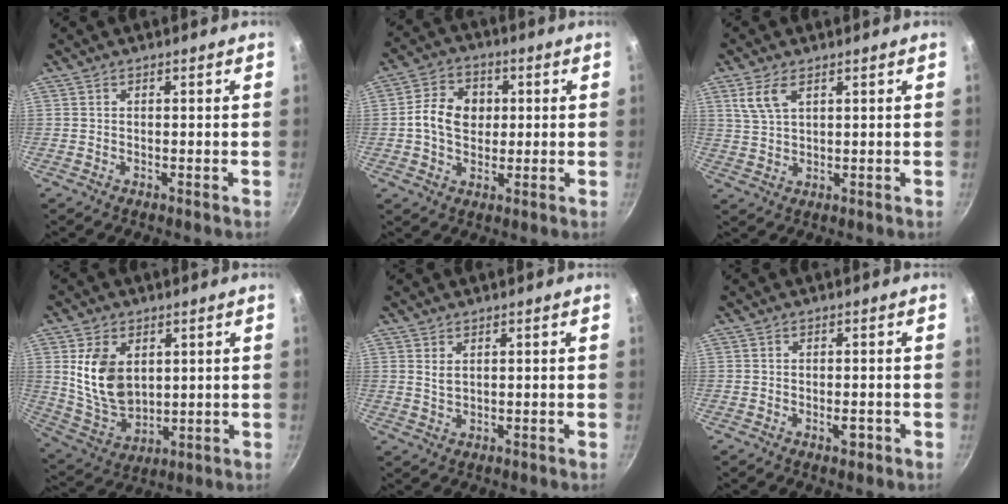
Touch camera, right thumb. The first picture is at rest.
{"total": 9.5, "force": [0.5, 7.4, 6.0], "torque": [-0.084, 0.012, 0.002]}
{"total": 5.0, "force": [2.6, 2.4, 3.6], "torque": [-0.076, -0.001, 0.059]}
{"total": 12.7, "force": [3.1, 8.4, 9.0], "torque": [-0.148, -0.020, 0.075]}
{"total": 1.9, "force": [0.9, 0.9, 1.3], "torque": [-0.024, -0.007, 0.024]}
{"total": 1.7, "force": [-0.7, 1.0, 1.2], "torque": [-0.011, 0.004, -0.010]}